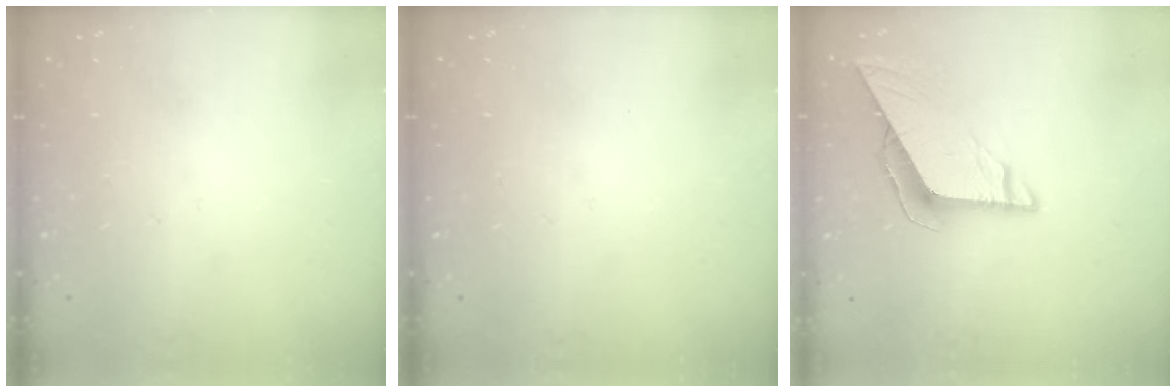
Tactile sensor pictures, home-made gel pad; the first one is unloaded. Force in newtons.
{"total": 0.0}
{"total": 7.6, "press": 7.6, "slide": 0.2}